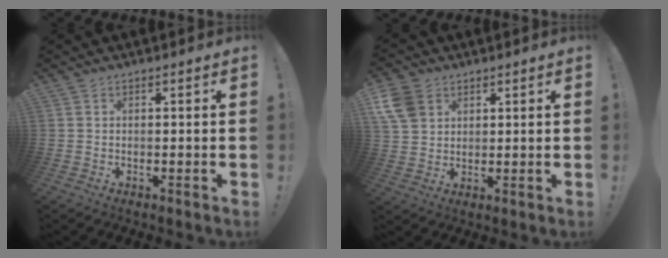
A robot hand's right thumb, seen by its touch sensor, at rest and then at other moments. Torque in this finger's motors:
{"motor_torque": [0.00, 0.05, 0.02, 0.01, 0.05]}